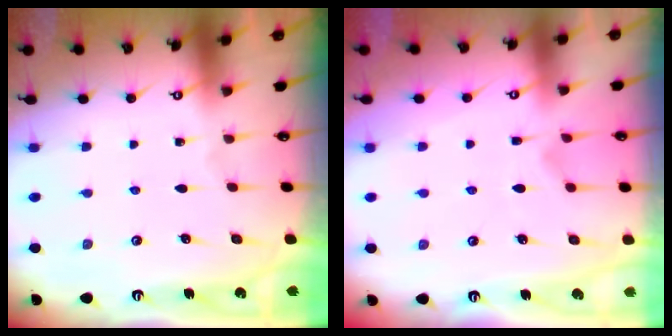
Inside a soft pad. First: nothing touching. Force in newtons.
{"total": 1.1, "press": 0.3, "slide": 1.0}